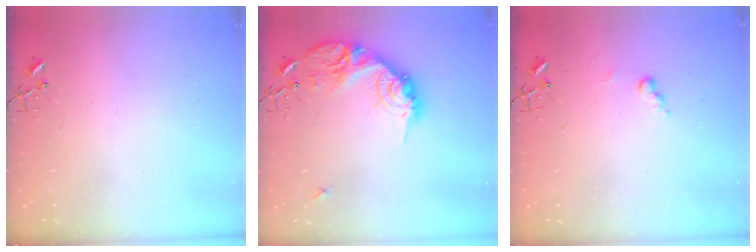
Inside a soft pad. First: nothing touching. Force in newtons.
{"total": 19.5, "press": 19.4, "slide": 1.6}
{"total": 5.4, "press": 5.4, "slide": 0.7}